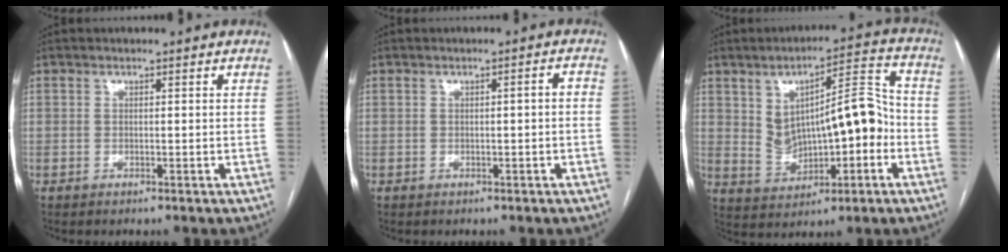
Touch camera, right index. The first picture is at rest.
{"total": 1.4, "force": [-0.3, 0.1, 1.4], "torque": [-0.015, 0.003, -0.003]}
{"total": 12.4, "force": [-0.2, 4.8, 11.4], "torque": [-0.182, 0.033, 0.018]}